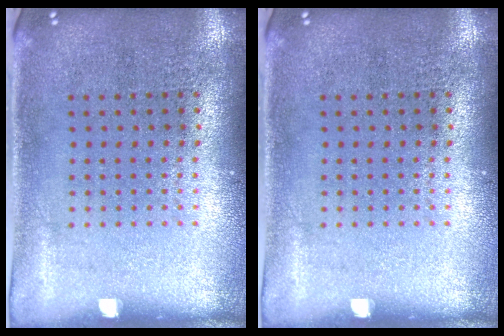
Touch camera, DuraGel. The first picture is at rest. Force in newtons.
{"total": 0.0}